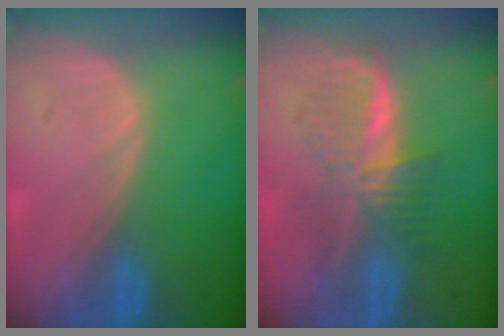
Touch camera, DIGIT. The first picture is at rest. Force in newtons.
{"total": 6.3, "press": 6.3, "slide": 0.1}